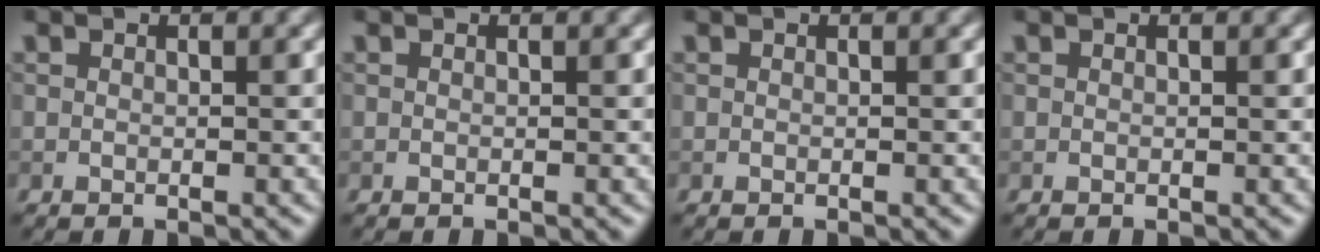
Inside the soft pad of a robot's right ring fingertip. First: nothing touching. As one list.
[{"total": 0.0}, {"total": 0.0}, {"total": 0.0}]